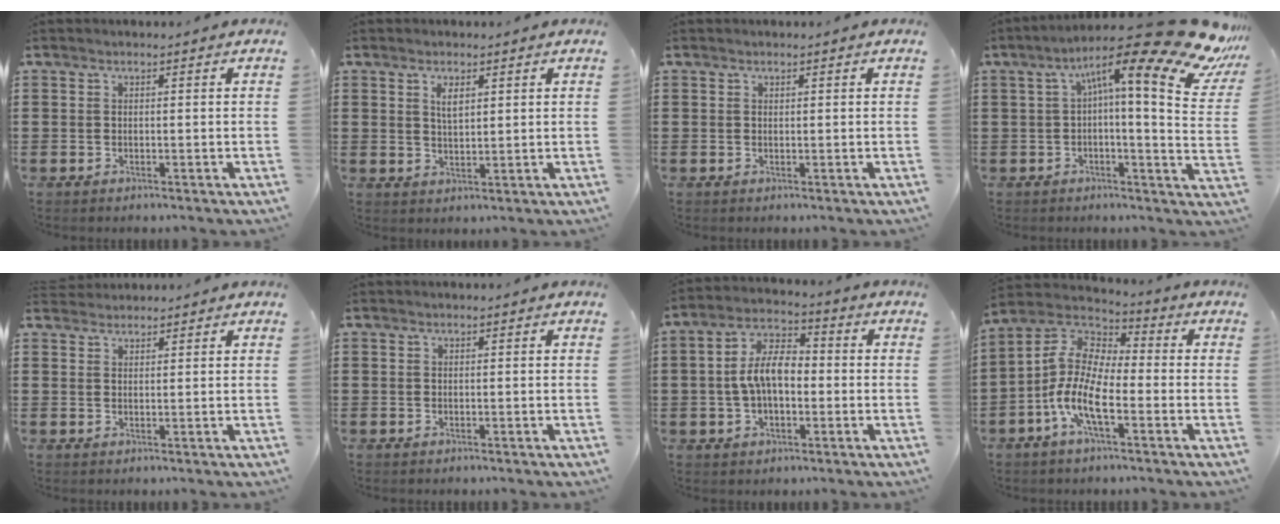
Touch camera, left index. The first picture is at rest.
{"total": 2.6, "force": [1.4, 1.0, 2.0], "torque": [-0.034, 0.000, 0.023]}
{"total": 0.0}
{"total": 16.2, "force": [9.1, 2.5, 13.1], "torque": [-0.216, -0.056, 0.139]}
{"total": 1.7, "force": [1.7, 0.4, -0.2], "torque": [0.000, 0.003, 0.034]}
{"total": 0.0}
{"total": 7.9, "force": [-0.4, 4.3, 6.6], "torque": [-0.149, 0.007, -0.016]}
{"total": 11.1, "force": [-4.3, 4.2, 9.4], "torque": [-0.241, -0.021, -0.101]}